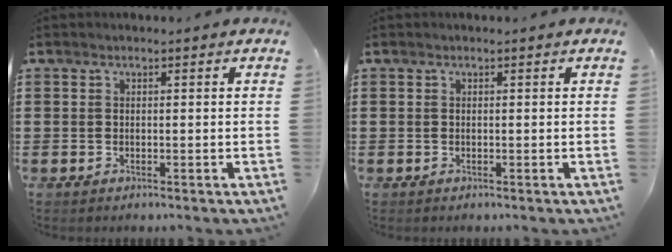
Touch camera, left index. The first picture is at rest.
{"total": 0.0}